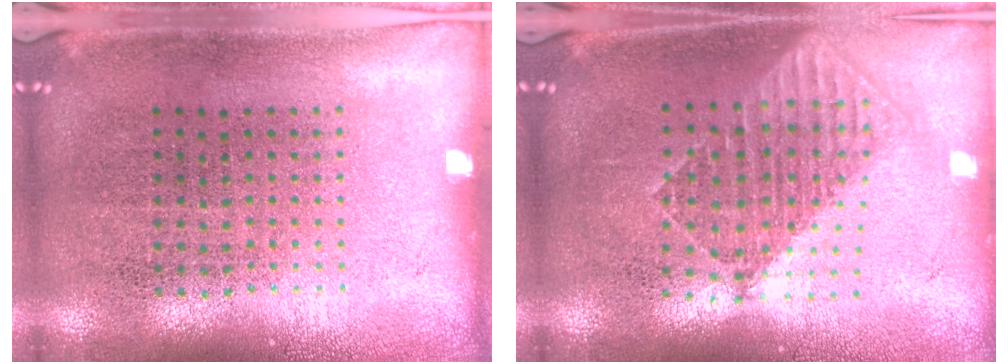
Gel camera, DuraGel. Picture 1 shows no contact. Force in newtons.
{"total": 1.7, "press": 1.4, "slide": 0.9}